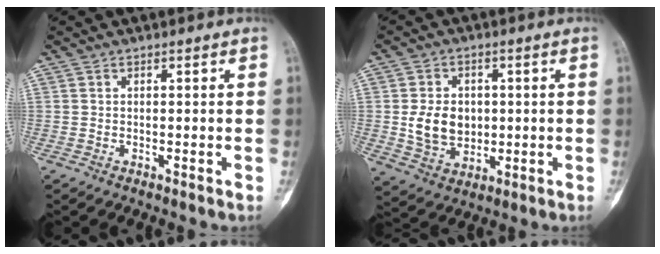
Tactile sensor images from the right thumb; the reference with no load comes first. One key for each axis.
{"total": 8.8, "fx": 0.2, "fy": 6.9, "fz": 5.5, "tx": -0.071, "ty": -0.007, "tz": 0.013}